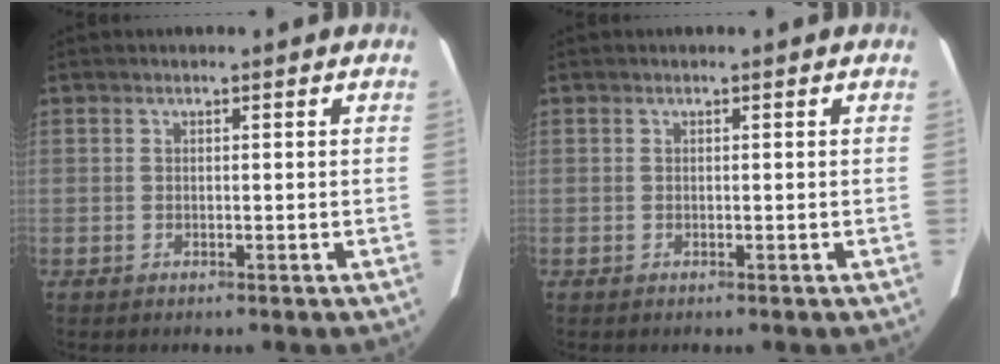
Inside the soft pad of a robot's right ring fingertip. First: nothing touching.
{"total": 0.0}